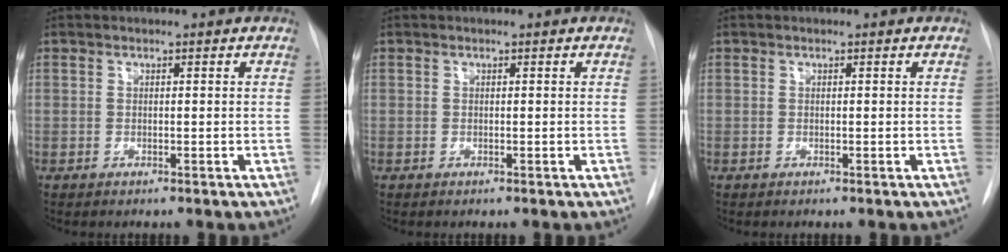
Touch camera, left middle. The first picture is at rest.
{"total": 0.0}
{"total": 0.0}